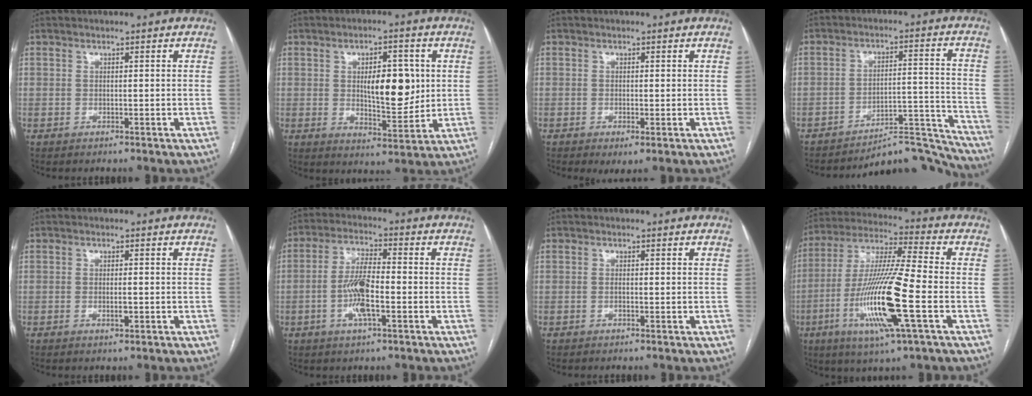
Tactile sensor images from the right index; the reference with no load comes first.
{"total": 9.4, "force": [1.4, 3.5, 8.6], "torque": [-0.128, 0.000, 0.029]}
{"total": 2.0, "force": [-0.7, 0.5, 1.8], "torque": [-0.026, -0.005, -0.007]}
{"total": 12.6, "force": [-12.5, 1.3, 0.3], "torque": [0.025, 0.060, -0.180]}
{"total": 1.5, "force": [-0.4, 0.4, 1.4], "torque": [-0.027, -0.002, -0.006]}
{"total": 7.9, "force": [-2.1, 1.6, 7.4], "torque": [-0.149, 0.002, -0.042]}
{"total": 0.8, "force": [-0.3, 0.0, 0.7], "torque": [-0.014, 0.000, -0.004]}
{"total": 17.5, "force": [-5.3, 0.4, 16.7], "torque": [-0.341, -0.018, -0.101]}